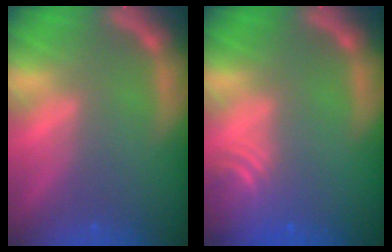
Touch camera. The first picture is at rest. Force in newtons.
{"total": 4.5}